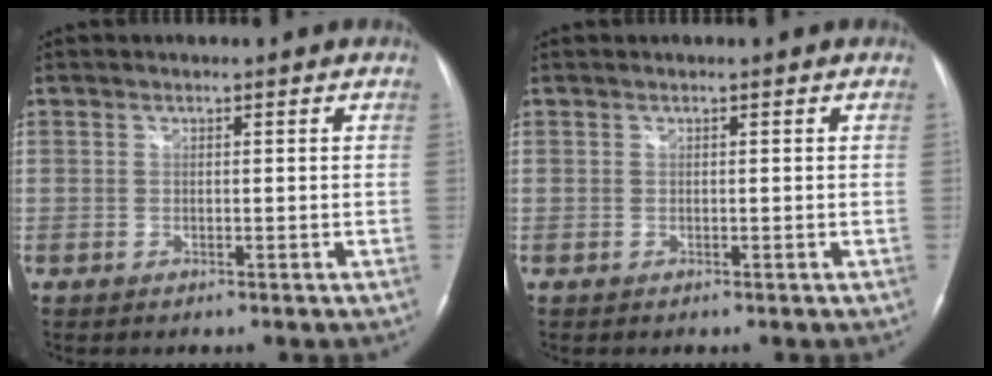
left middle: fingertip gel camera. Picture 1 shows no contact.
{"total": 0.0}